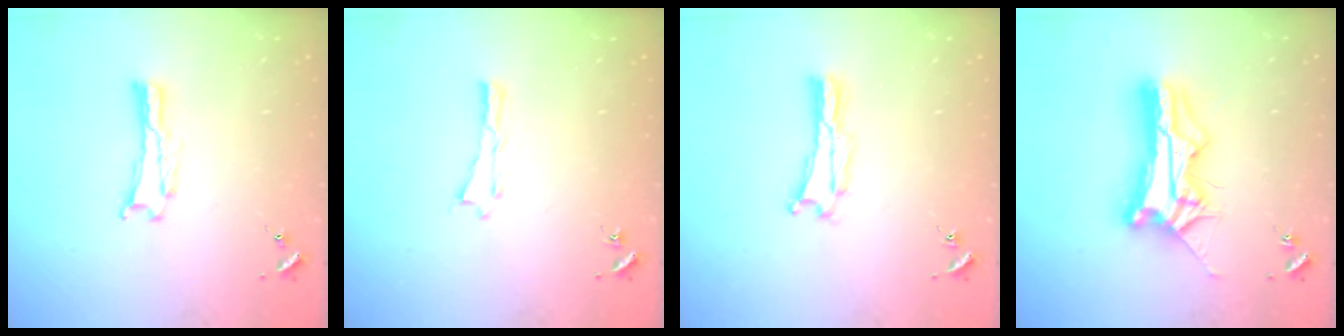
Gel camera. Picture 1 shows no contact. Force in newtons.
{"total": 0.0}
{"total": 0.0}
{"total": 13.0, "press": 12.9, "slide": 1.2}